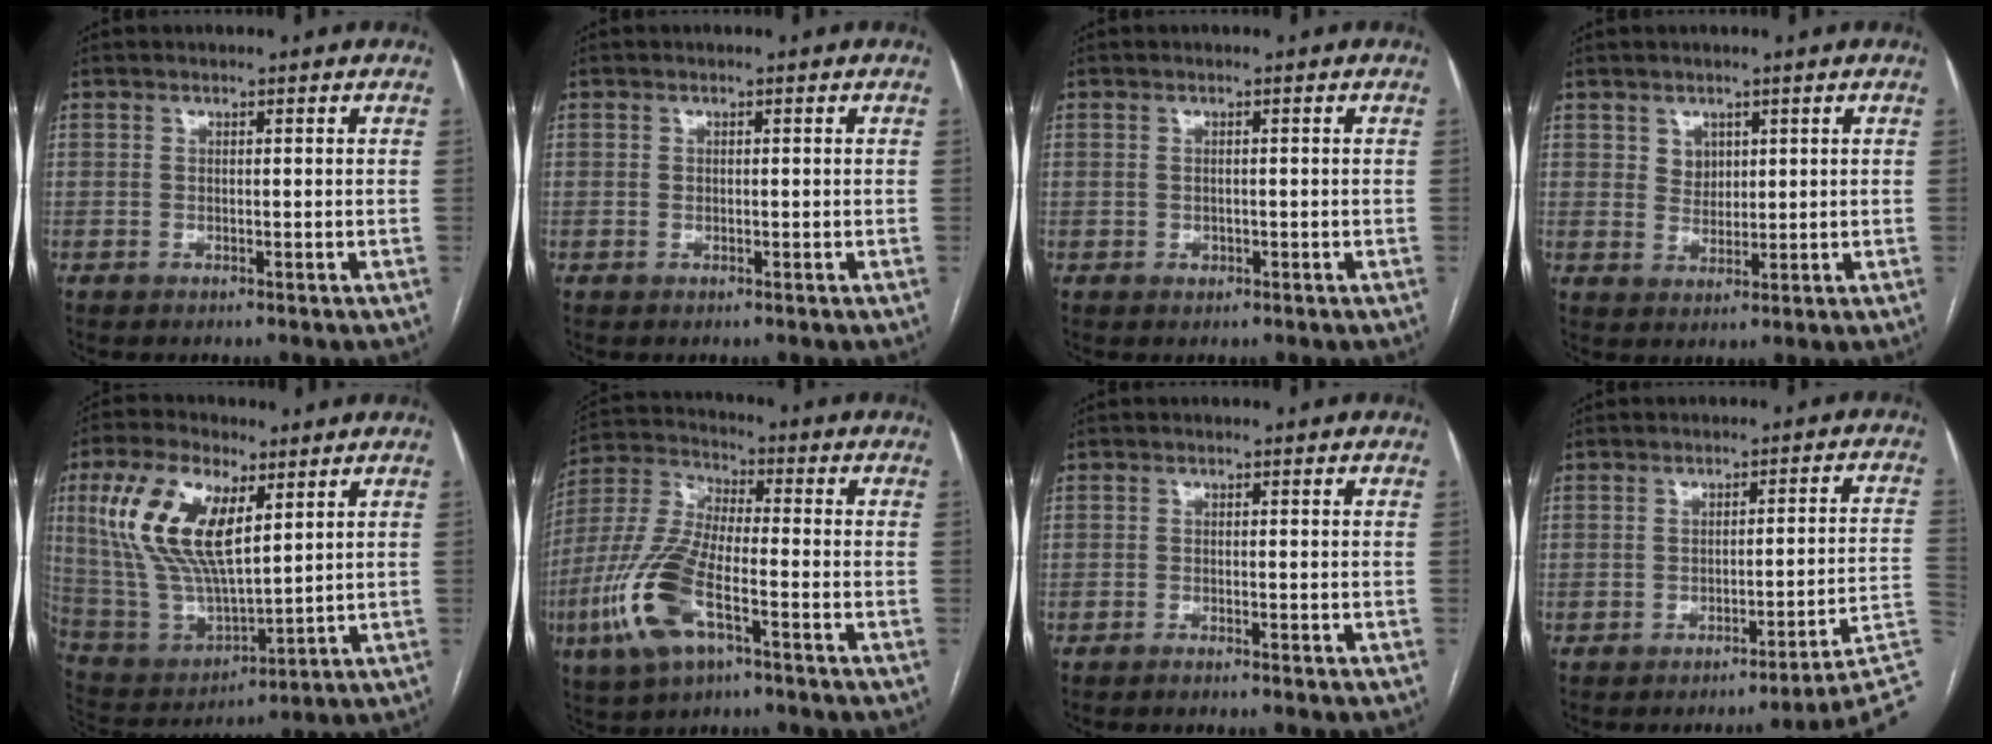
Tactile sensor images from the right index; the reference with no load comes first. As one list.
[{"total": 0.5, "force": [-0.1, 0.4, 0.3], "torque": [-0.009, 0.001, 0.000]}, {"total": 1.1, "force": [-0.3, 0.8, 0.6], "torque": [-0.014, 0.001, -0.001]}, {"total": 2.9, "force": [1.4, 2.3, 1.0], "torque": [-0.017, -0.001, 0.028]}, {"total": 16.2, "force": [6.2, 6.5, 13.5], "torque": [-0.294, 0.014, 0.126]}, {"total": 13.9, "force": [-5.7, 4.3, 11.9], "torque": [-0.277, -0.008, -0.112]}, {"total": 2.2, "force": [-1.9, -0.3, 1.0], "torque": [-0.012, 0.002, -0.024]}, {"total": 10.3, "force": [-8.1, -3.1, 5.6], "torque": [-0.027, 0.018, -0.094]}]